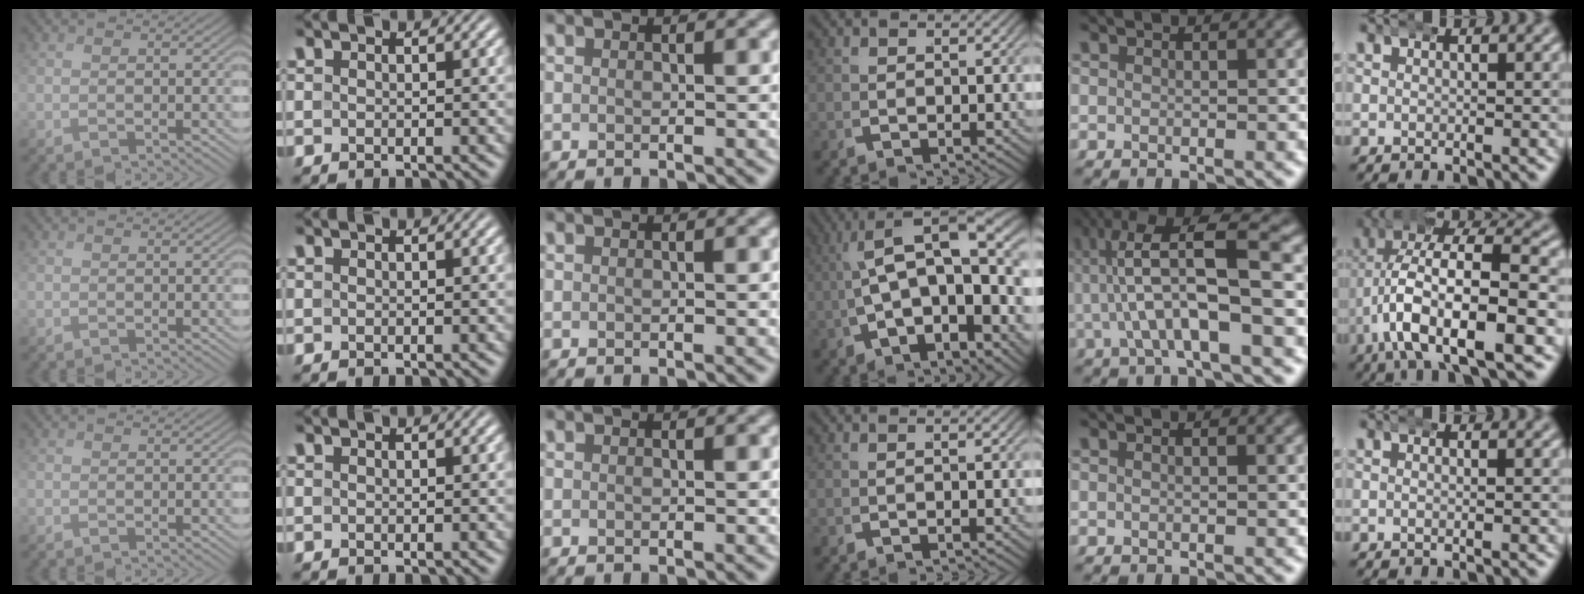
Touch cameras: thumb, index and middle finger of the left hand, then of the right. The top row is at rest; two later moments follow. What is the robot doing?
{"motion": "wrap", "object": "bandana"}